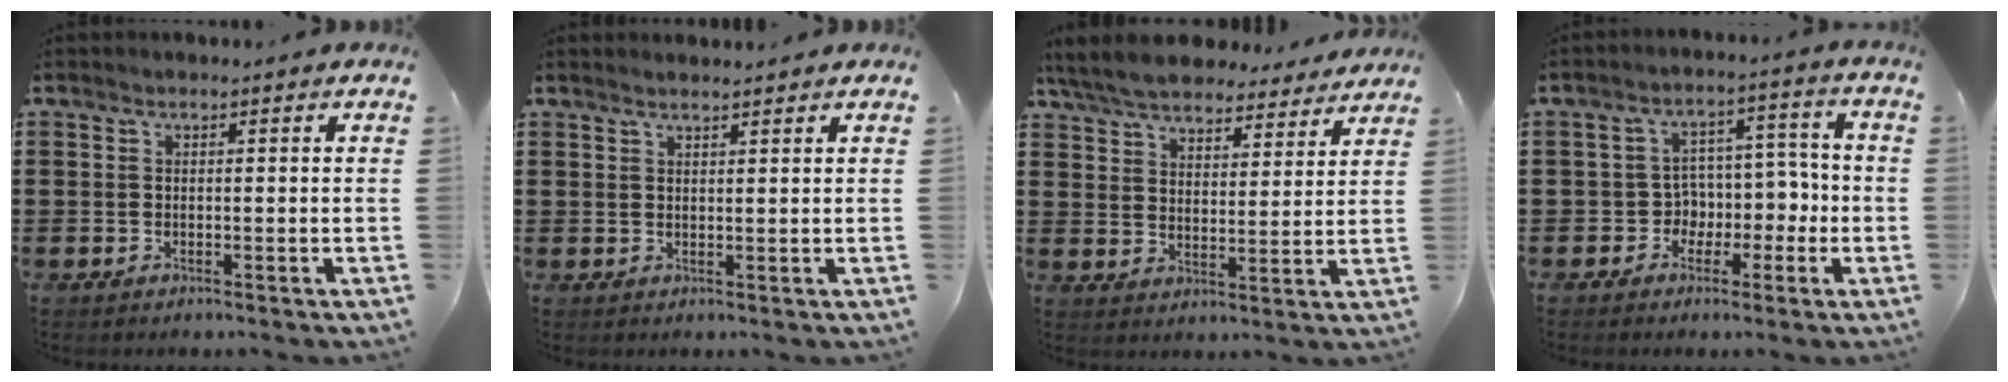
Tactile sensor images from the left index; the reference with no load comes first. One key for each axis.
{"total": 1.4, "fx": 1.4, "fy": 0.0, "fz": 0.4, "tx": -0.010, "ty": 0.001, "tz": 0.026}
{"total": 6.8, "fx": 6.5, "fy": 1.2, "fz": 1.6, "tx": -0.062, "ty": -0.030, "tz": 0.116}
{"total": 5.1, "fx": -0.9, "fy": 4.8, "fz": 1.3, "tx": -0.039, "ty": -0.002, "tz": -0.020}